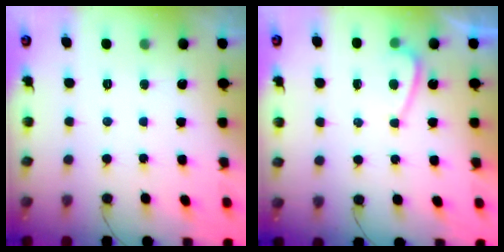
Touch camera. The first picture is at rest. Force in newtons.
{"total": 3.5, "press": 3.5, "slide": 0.4}